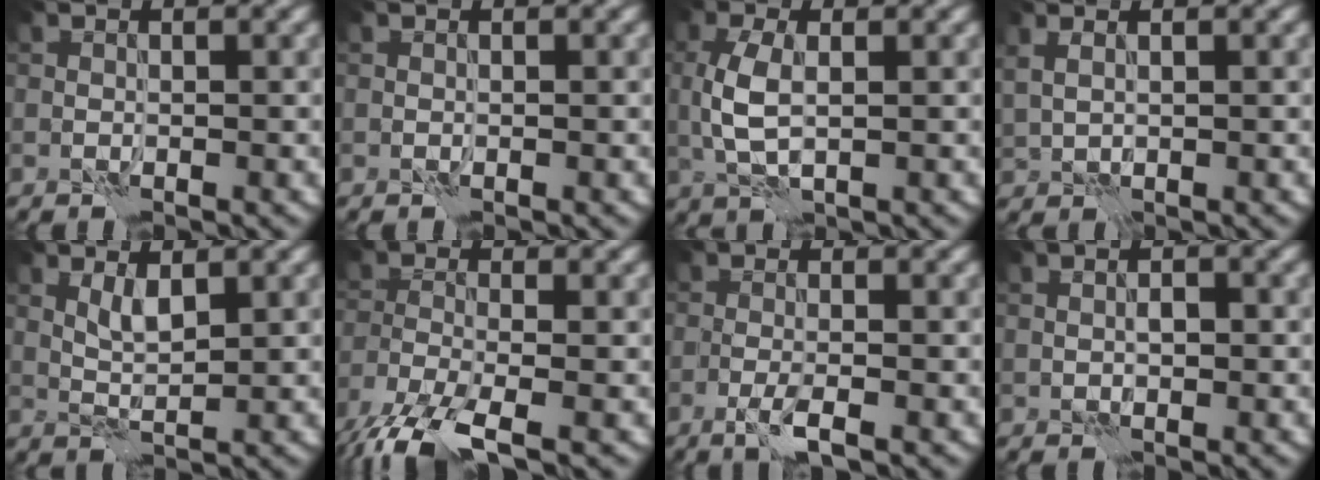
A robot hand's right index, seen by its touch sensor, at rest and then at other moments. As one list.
[{"total": 0.0}, {"total": 3.8, "force": [0.5, 1.9, 3.2], "torque": [-0.079, 0.000, 0.012]}, {"total": 1.8, "force": [1.5, 0.7, 0.9], "torque": [-0.018, 0.003, 0.024]}, {"total": 1.9, "force": [1.3, 0.5, 1.4], "torque": [-0.032, -0.004, 0.026]}, {"total": 6.8, "force": [-4.5, 2.0, 4.6], "torque": [-0.100, -0.022, -0.095]}, {"total": 2.2, "force": [-1.1, 0.4, 1.8], "torque": [-0.035, 0.001, -0.026]}, {"total": 0.8, "force": [0.2, 0.5, 0.5], "torque": [-0.008, 0.001, 0.003]}]